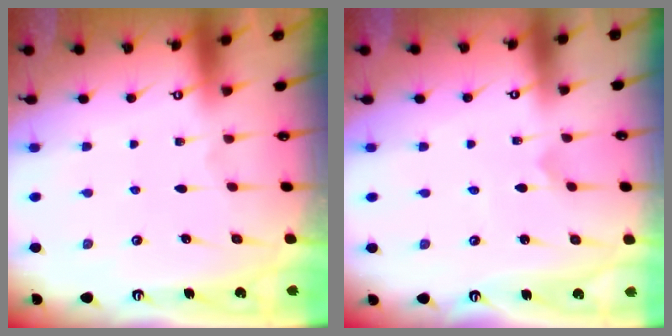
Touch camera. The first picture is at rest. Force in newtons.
{"total": 0.0}